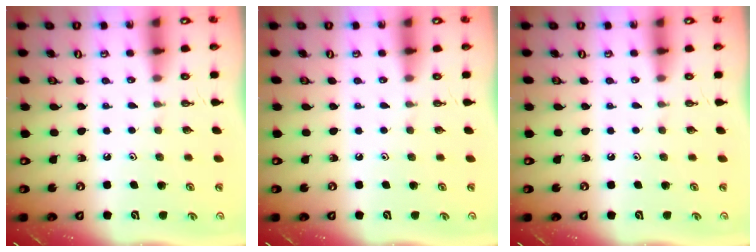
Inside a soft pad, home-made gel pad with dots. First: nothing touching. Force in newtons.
{"total": 0.0}
{"total": 0.0}